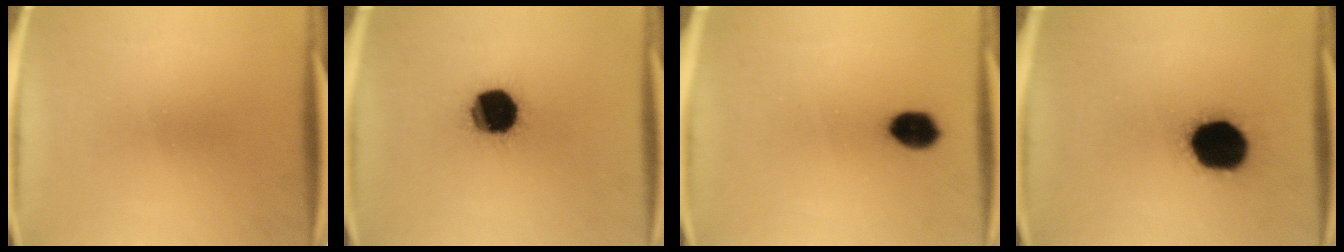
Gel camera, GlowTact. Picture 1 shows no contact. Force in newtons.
{"total": 18.1}
{"total": 6.1}
{"total": 19.4}